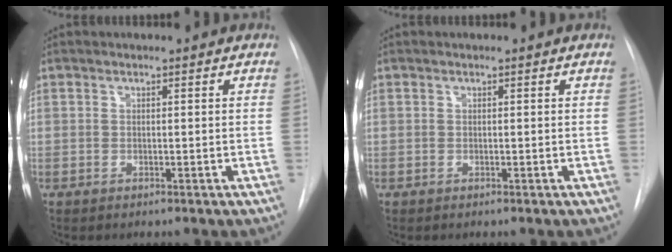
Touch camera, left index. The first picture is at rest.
{"total": 0.0}